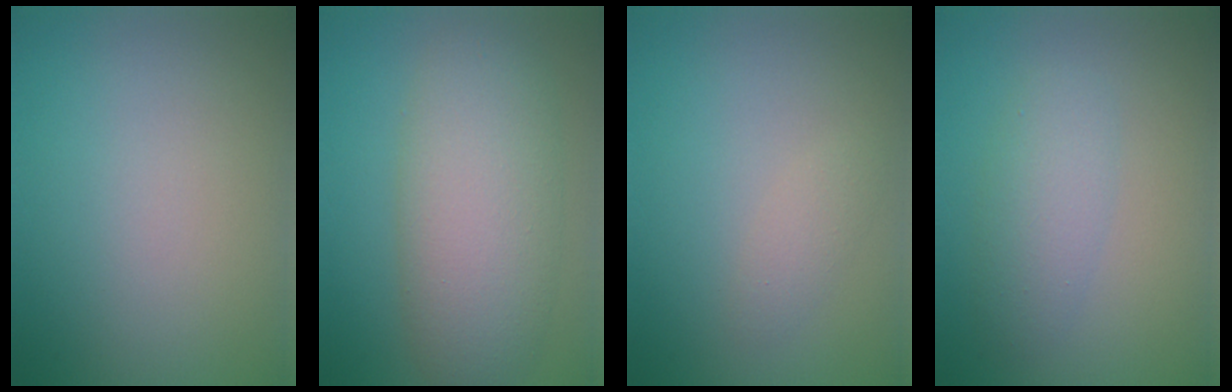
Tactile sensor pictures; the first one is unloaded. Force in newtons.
{"total": 7.7, "press": 7.7, "slide": 0.6}
{"total": 1.3, "press": 1.3, "slide": 0.0}
{"total": 3.0, "press": 3.0, "slide": 0.1}